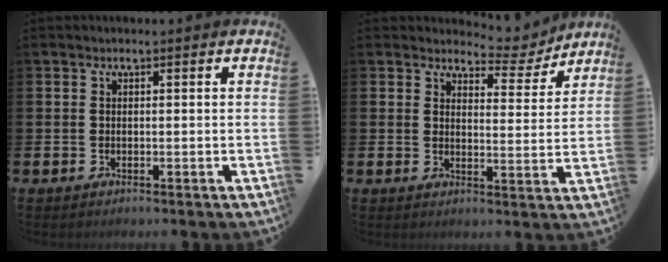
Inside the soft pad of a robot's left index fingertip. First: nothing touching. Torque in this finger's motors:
{"motor_torque": [-0.02, -0.03, -0.03, 0.00]}